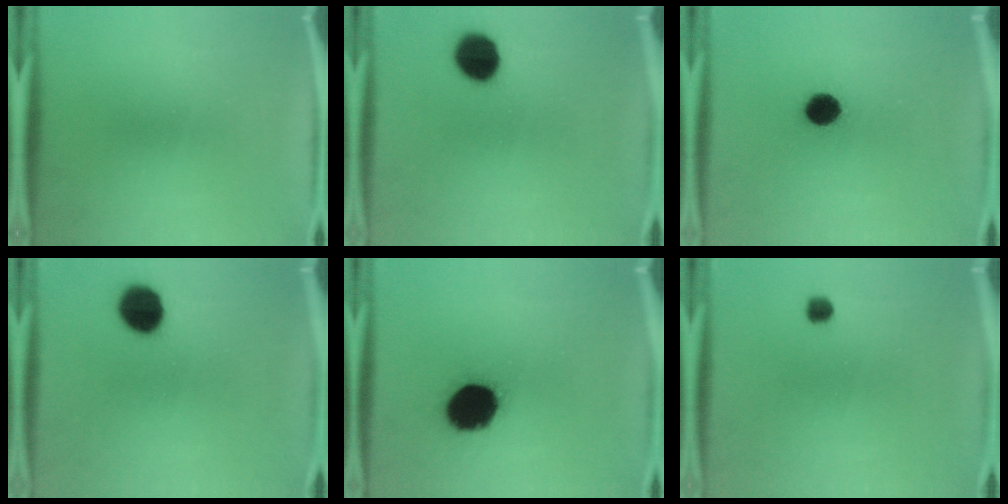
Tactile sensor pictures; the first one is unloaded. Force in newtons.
{"total": 9.5}
{"total": 5.9}
{"total": 9.5}
{"total": 17.6}
{"total": 1.8}